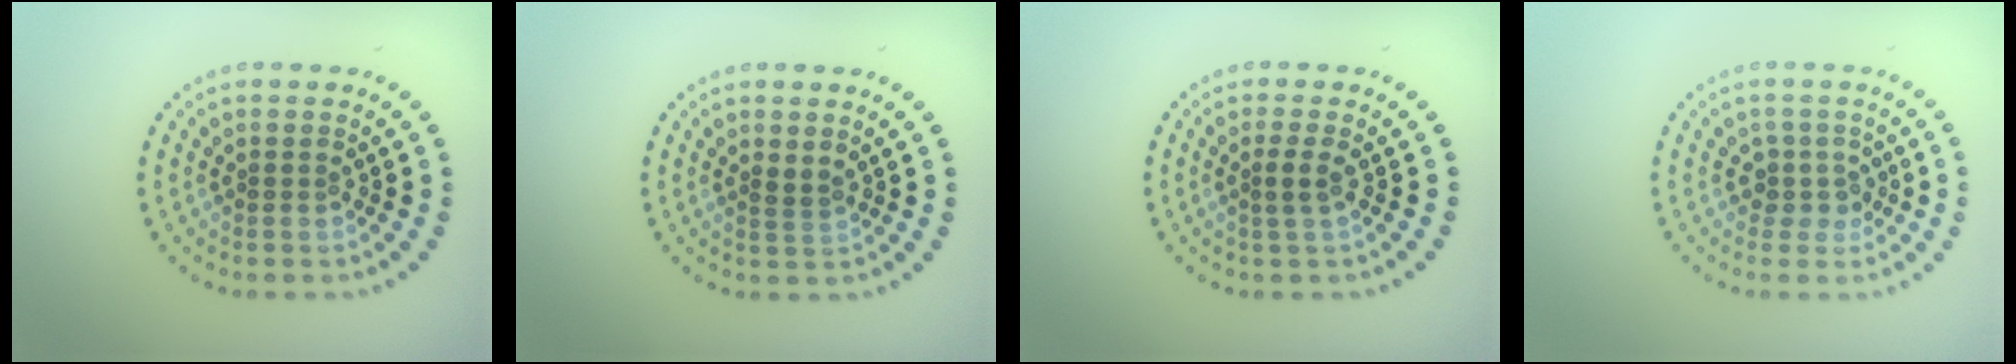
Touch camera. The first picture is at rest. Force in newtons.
{"total": 1.0, "press": 0.8, "slide": 0.6}
{"total": 1.4, "press": 1.1, "slide": 0.7}
{"total": 1.9, "press": 1.5, "slide": 1.1}